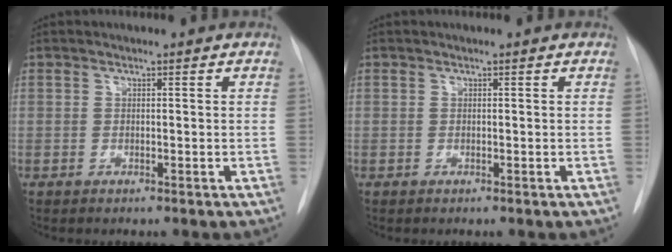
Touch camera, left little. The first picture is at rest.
{"total": 0.0}